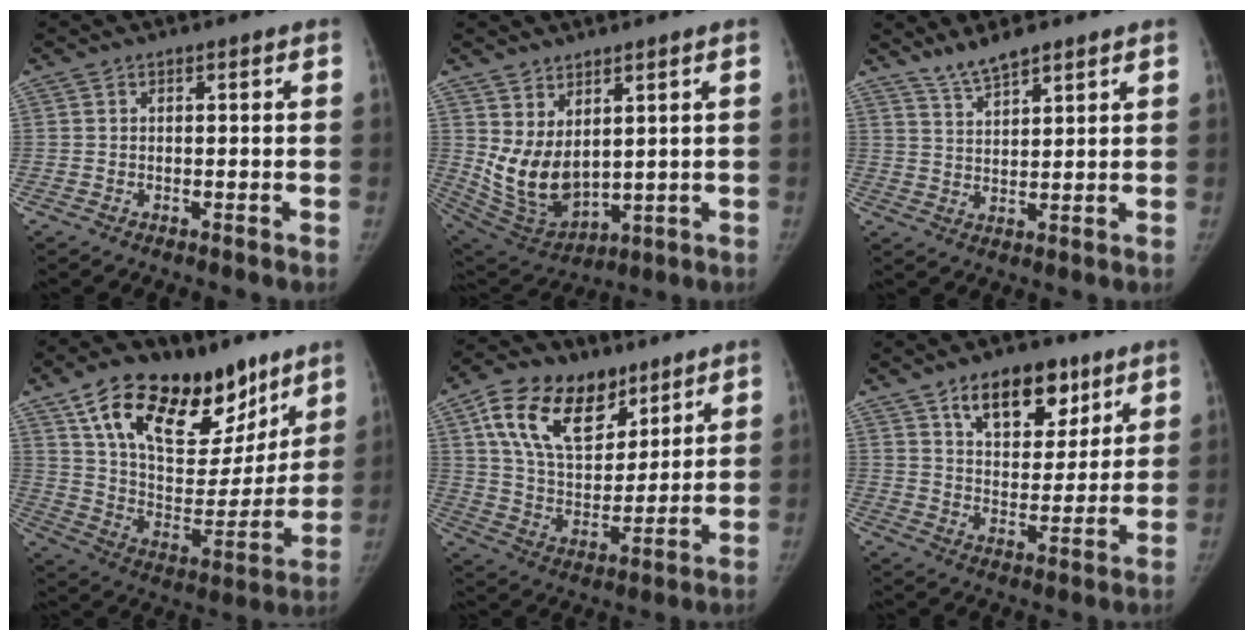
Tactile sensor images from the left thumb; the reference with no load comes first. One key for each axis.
{"total": 10.9, "fx": 3.3, "fy": 6.5, "fz": 8.1, "tx": -0.135, "ty": -0.034, "tz": 0.090}
{"total": 5.5, "fx": 4.7, "fy": 1.1, "fz": 2.6, "tx": -0.044, "ty": -0.026, "tz": 0.093}
{"total": 28.6, "fx": 17.0, "fy": 14.6, "fz": 17.8, "tx": -0.236, "ty": -0.030, "tz": 0.279}
{"total": 20.1, "fx": 10.4, "fy": 12.3, "fz": 12.0, "tx": -0.177, "ty": -0.030, "tz": 0.186}
{"total": 14.2, "fx": 8.2, "fy": 8.1, "fz": 8.3, "tx": -0.080, "ty": -0.040, "tz": 0.131}